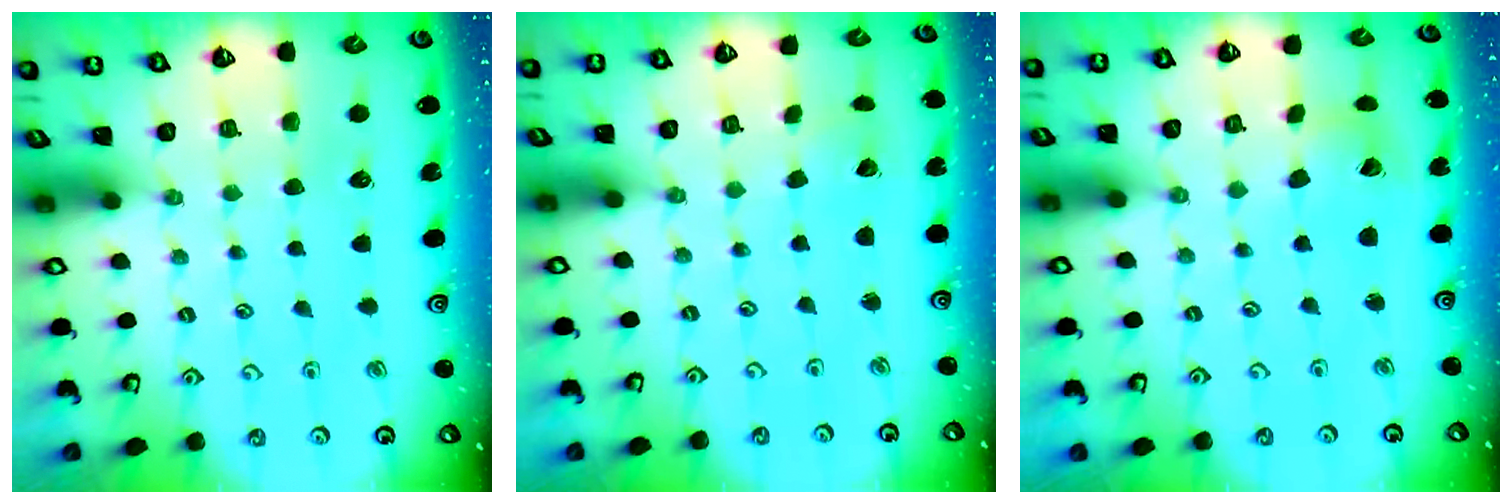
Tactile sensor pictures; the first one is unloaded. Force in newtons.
{"total": 2.4, "press": 2.4, "slide": 0.2}
{"total": 6.6, "press": 6.6, "slide": 0.8}